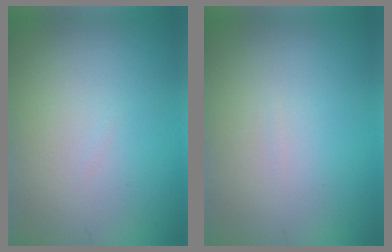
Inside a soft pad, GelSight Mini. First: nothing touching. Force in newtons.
{"total": 0.0}